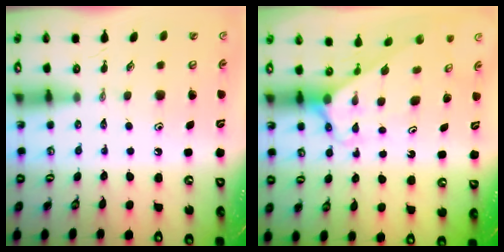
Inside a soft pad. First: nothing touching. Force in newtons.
{"total": 2.8, "press": 2.8, "slide": 0.2}